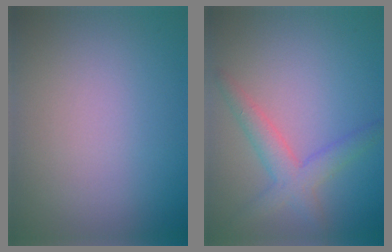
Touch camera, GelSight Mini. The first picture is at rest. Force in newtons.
{"total": 3.2, "press": 3.2, "slide": 0.2}